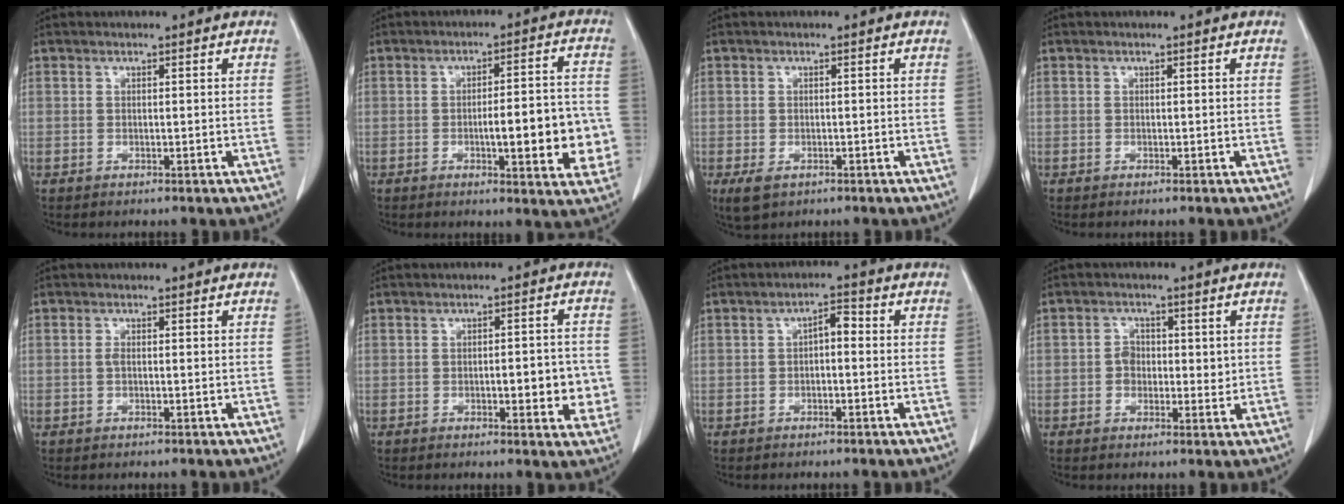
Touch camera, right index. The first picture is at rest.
{"total": 11.8, "force": [-2.2, 2.7, 11.3], "torque": [-0.139, 0.012, -0.023]}
{"total": 2.9, "force": [-1.4, 1.9, 1.6], "torque": [-0.034, -0.005, -0.012]}
{"total": 0.0}
{"total": 0.7, "force": [0.0, 0.3, 0.7], "torque": [-0.016, 0.000, -0.002]}
{"total": 6.5, "force": [-1.1, 2.0, 6.1], "torque": [-0.070, 0.001, -0.013]}
{"total": 2.9, "force": [-0.1, 1.3, 2.6], "torque": [-0.039, 0.014, -0.004]}
{"total": 3.7, "force": [0.3, 2.8, 2.3], "torque": [-0.029, 0.005, 0.004]}